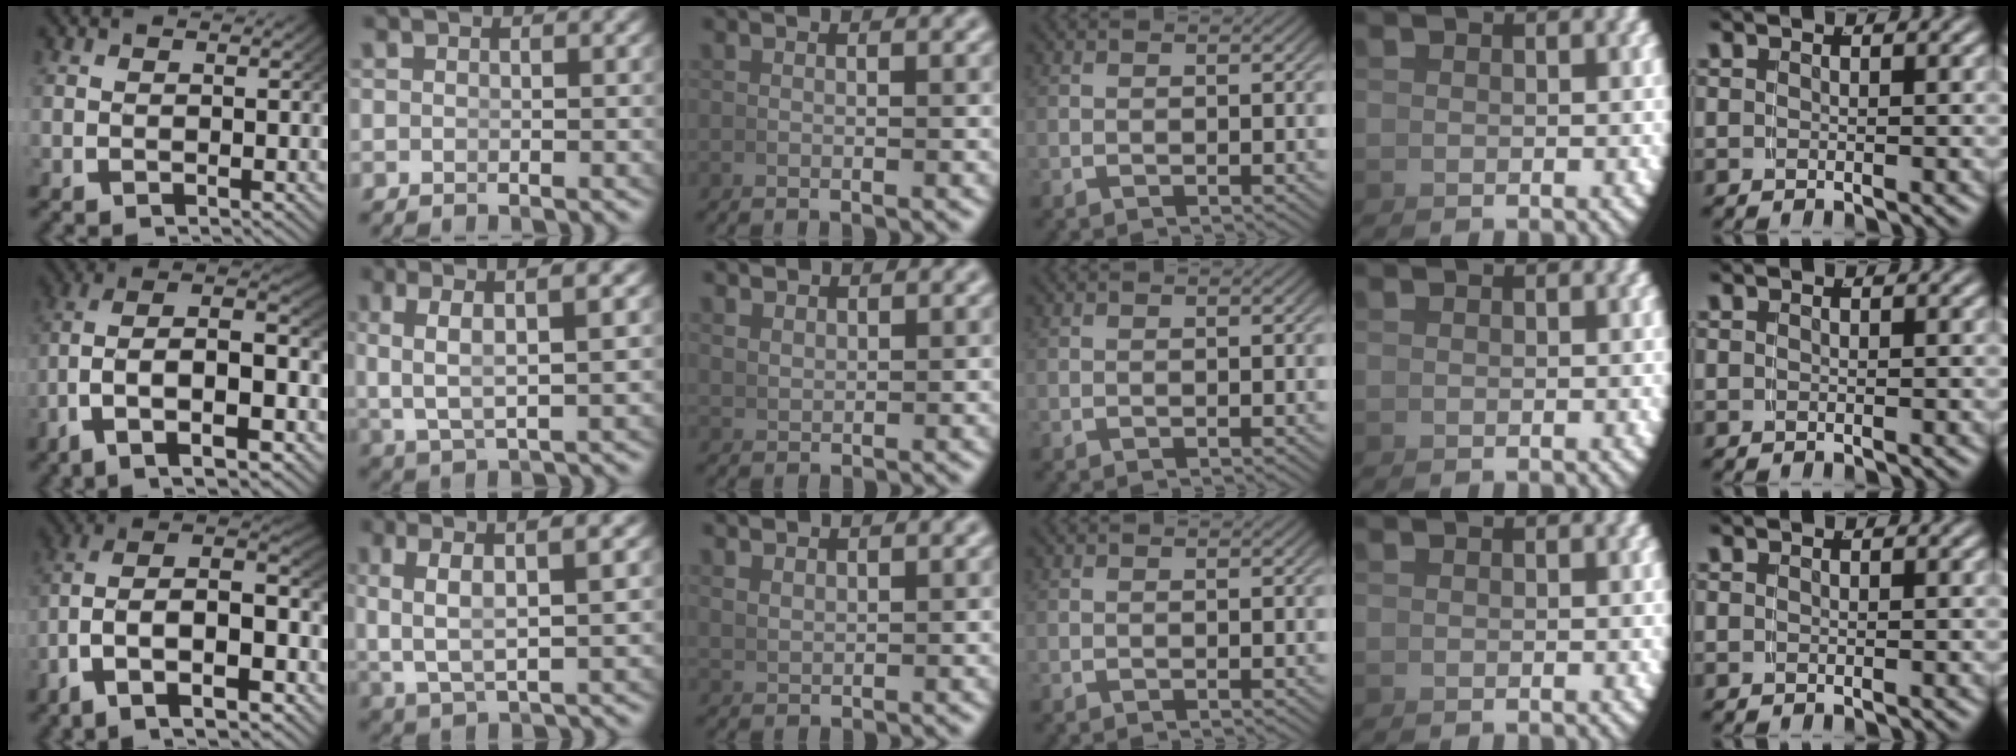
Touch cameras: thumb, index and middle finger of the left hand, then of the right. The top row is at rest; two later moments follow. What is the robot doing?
{"motion": "lift_and_place", "object": "hoodie"}